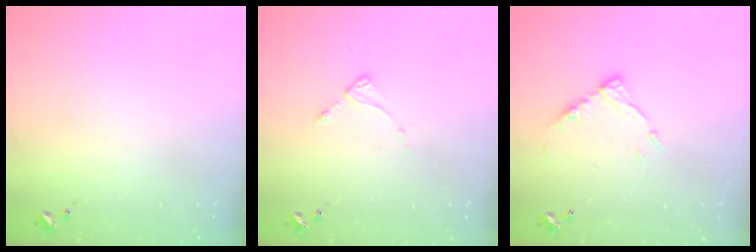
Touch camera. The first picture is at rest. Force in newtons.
{"total": 2.6, "press": 2.6, "slide": 0.3}
{"total": 10.9, "press": 10.9, "slide": 0.8}